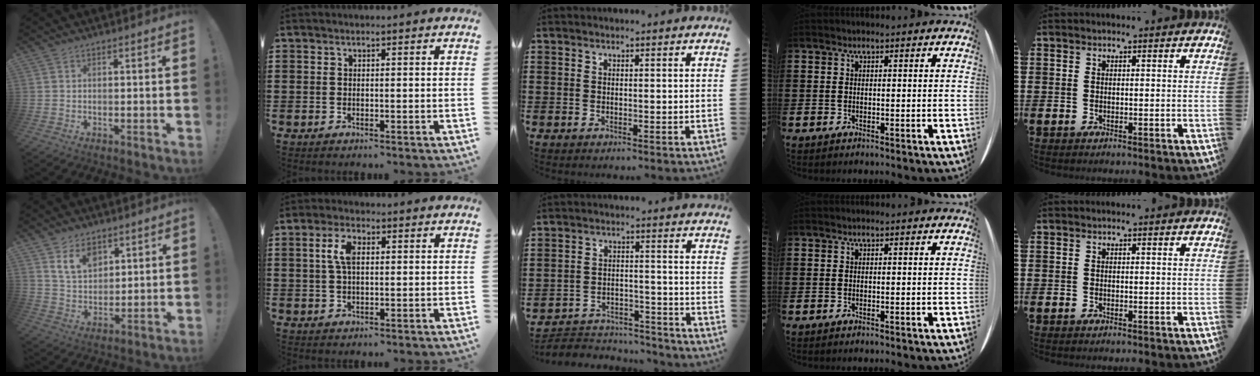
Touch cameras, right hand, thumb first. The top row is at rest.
{"thumb": {"total": 9.5, "force": [6.0, 6.2, 4.0], "torque": [-0.071, -0.029, 0.116]}, "index": {"total": 4.6, "force": [1.0, 2.1, 4.0], "torque": [-0.091, 0.010, 0.012]}, "middle": {"total": 4.5, "force": [-4.3, 1.3, 0.1], "torque": [-0.005, 0.011, -0.089]}}